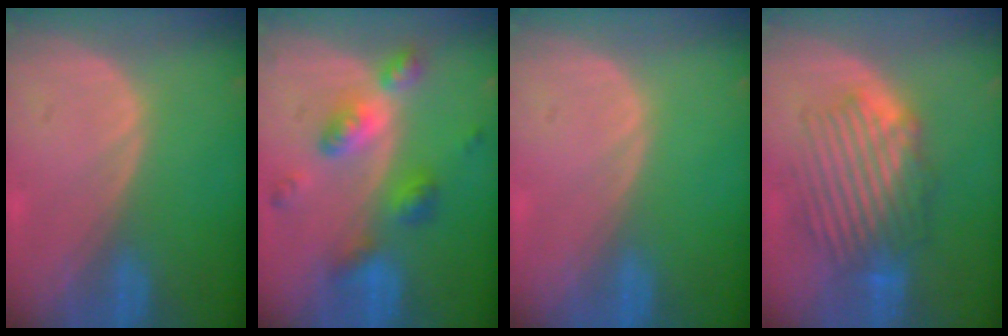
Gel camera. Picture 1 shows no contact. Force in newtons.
{"total": 7.2, "press": 7.2, "slide": 0.4}
{"total": 0.0}
{"total": 8.5, "press": 8.3, "slide": 1.9}